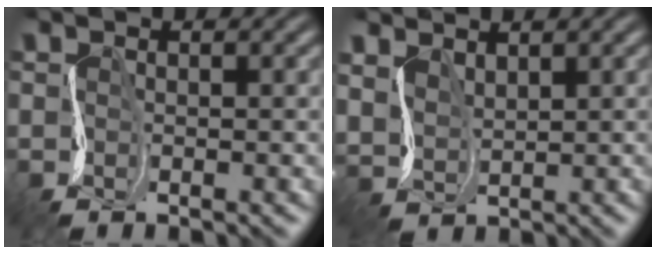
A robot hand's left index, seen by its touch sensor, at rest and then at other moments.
{"total": 1.9, "force": [1.7, 0.9, -0.1], "torque": [-0.010, 0.001, 0.046]}